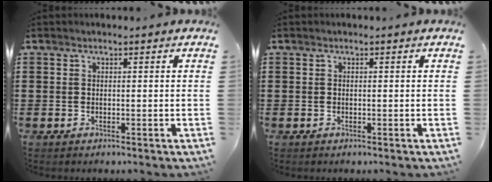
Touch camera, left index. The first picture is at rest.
{"total": 0.0}